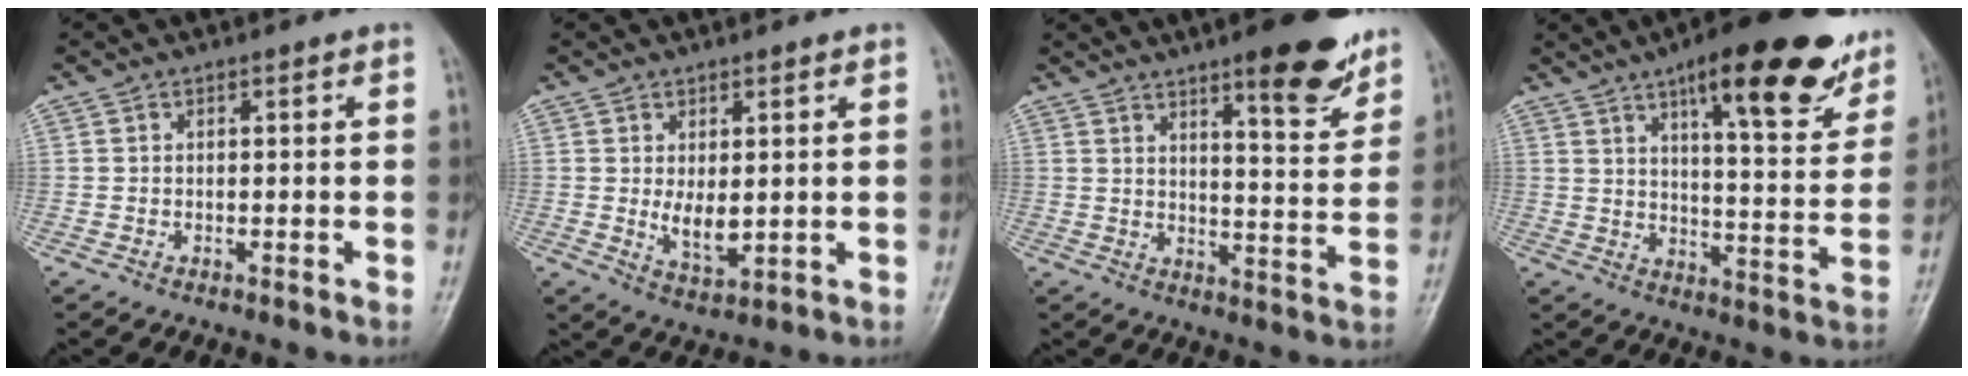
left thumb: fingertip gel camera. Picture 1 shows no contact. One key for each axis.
{"total": 5.2, "fx": 0.5, "fy": 2.6, "fz": 4.5, "tx": -0.065, "ty": -0.016, "tz": 0.019}
{"total": 13.4, "fx": 8.9, "fy": 3.2, "fz": 9.4, "tx": -0.096, "ty": -0.054, "tz": 0.125}
{"total": 21.9, "fx": 13.4, "fy": 6.2, "fz": 16.2, "tx": -0.186, "ty": -0.050, "tz": 0.190}